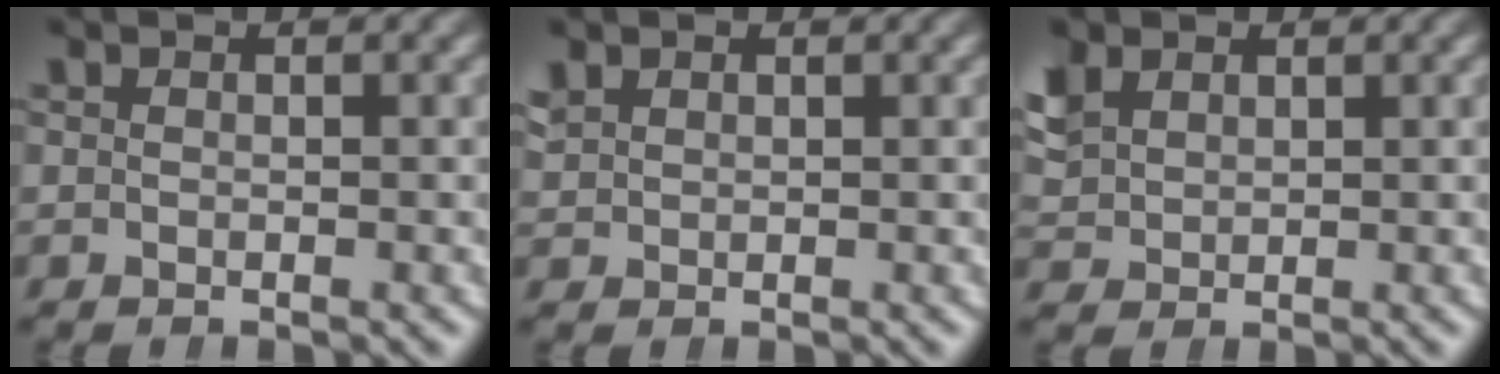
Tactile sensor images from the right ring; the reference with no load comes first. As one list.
[{"total": 1.9, "force": [1.0, 1.5, 0.6], "torque": [-0.013, 0.006, 0.022]}, {"total": 3.3, "force": [1.3, 2.7, 1.3], "torque": [-0.038, 0.002, 0.032]}]